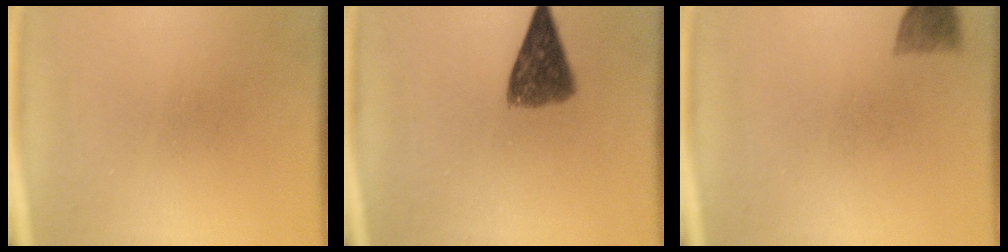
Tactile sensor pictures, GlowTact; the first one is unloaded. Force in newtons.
{"total": 7.6}
{"total": 3.1}